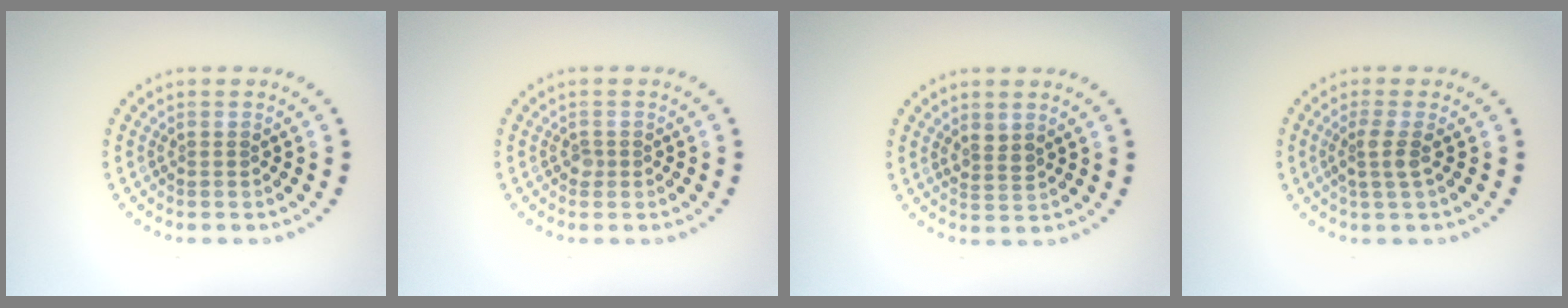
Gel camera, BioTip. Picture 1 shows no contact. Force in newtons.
{"total": 0.8, "press": 0.6, "slide": 0.5}
{"total": 1.5, "press": 1.3, "slide": 0.8}
{"total": 1.9, "press": 1.4, "slide": 1.2}